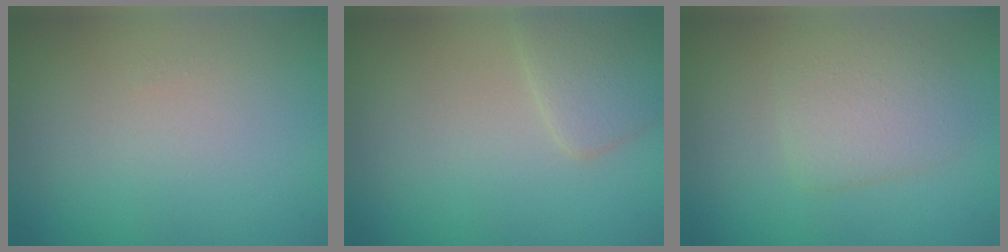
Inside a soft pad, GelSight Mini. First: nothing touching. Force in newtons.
{"total": 2.6, "press": 2.6, "slide": 0.1}
{"total": 2.9, "press": 2.9, "slide": 0.2}